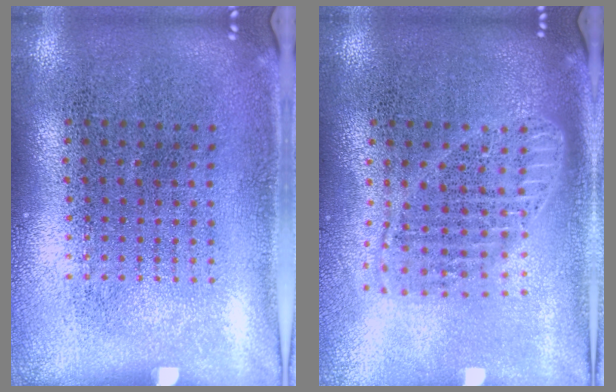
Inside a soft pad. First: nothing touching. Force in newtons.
{"total": 1.8, "press": 1.5, "slide": 0.9}